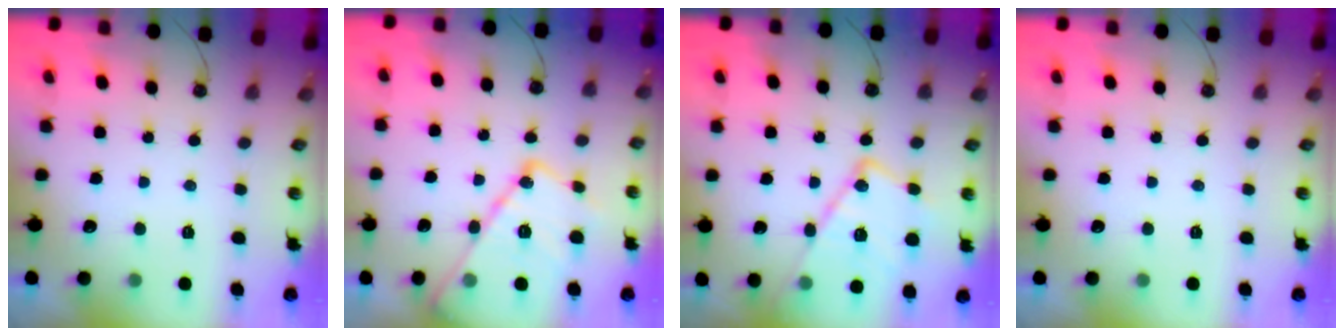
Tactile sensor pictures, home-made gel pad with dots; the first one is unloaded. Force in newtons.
{"total": 19.4, "press": 19.3, "slide": 1.7}
{"total": 18.0, "press": 17.9, "slide": 1.2}
{"total": 0.0}